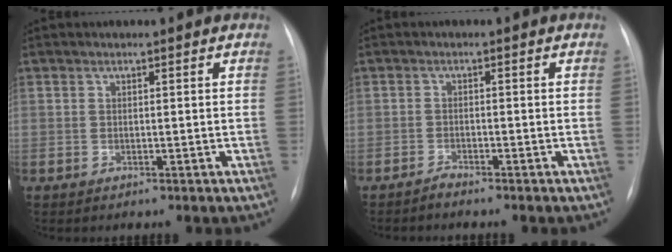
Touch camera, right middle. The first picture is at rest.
{"total": 1.2, "force": [-1.2, -0.1, 0.3], "torque": [-0.008, -0.003, -0.023]}